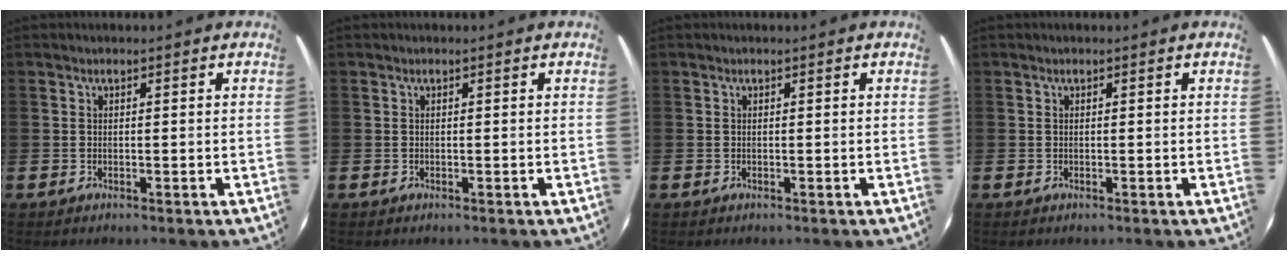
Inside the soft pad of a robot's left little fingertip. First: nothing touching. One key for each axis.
{"total": 0.0}
{"total": 0.0}
{"total": 0.0}